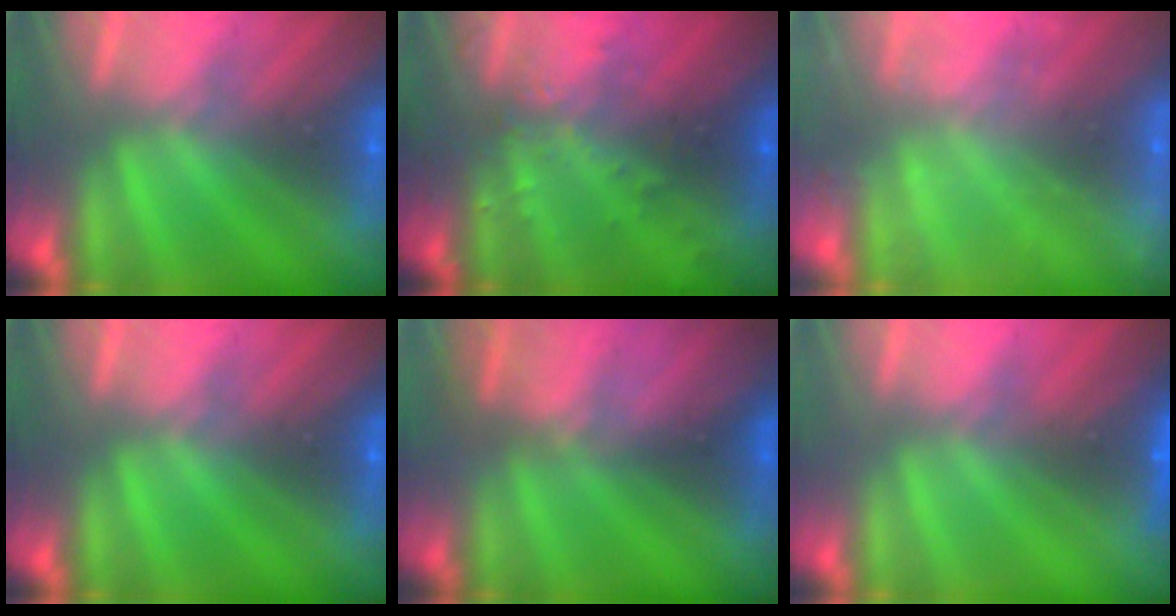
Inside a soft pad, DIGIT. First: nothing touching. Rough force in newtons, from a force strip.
{"total": 3.3}
{"total": 2.3}
{"total": 0.0}
{"total": 2.8}
{"total": 2.4}